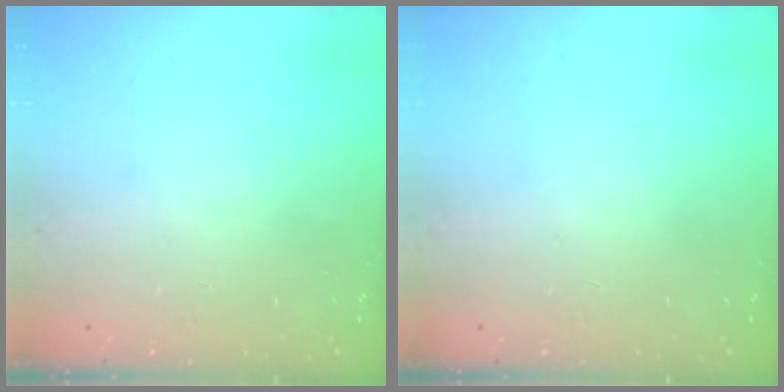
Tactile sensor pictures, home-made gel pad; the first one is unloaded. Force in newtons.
{"total": 0.0}